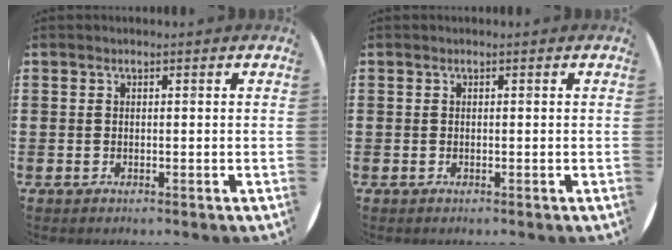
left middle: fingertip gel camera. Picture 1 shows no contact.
{"total": 0.0}